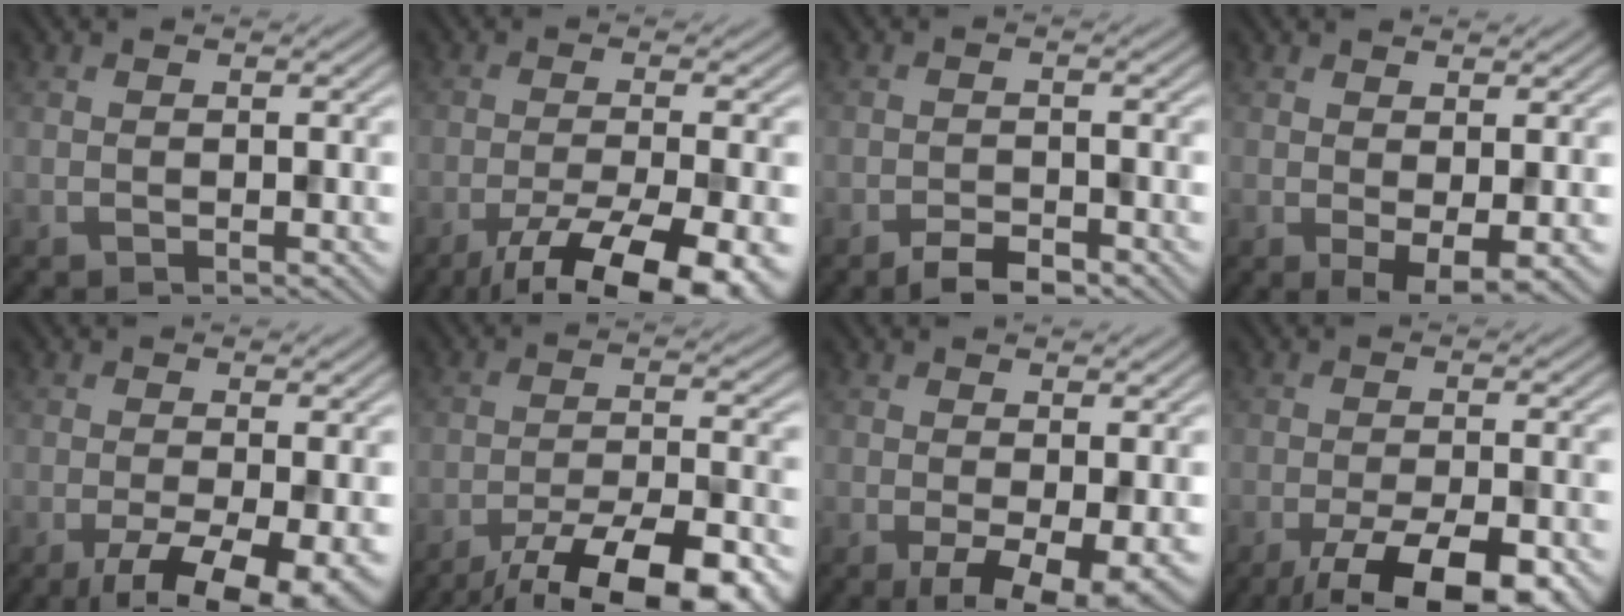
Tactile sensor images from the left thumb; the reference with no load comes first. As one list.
[{"total": 12.7, "force": [-7.7, 3.1, 9.6], "torque": [-0.162, -0.017, -0.113]}, {"total": 3.1, "force": [-2.4, 1.0, 1.7], "torque": [-0.025, 0.002, -0.044]}, {"total": 2.9, "force": [0.3, 0.9, 2.7], "torque": [-0.048, -0.009, 0.010]}, {"total": 8.6, "force": [-3.8, 2.8, 7.1], "torque": [-0.119, -0.011, -0.057]}, {"total": 15.6, "force": [-11.6, 4.1, 9.6], "torque": [-0.152, -0.023, -0.163]}, {"total": 5.9, "force": [-1.2, 2.1, 5.4], "torque": [-0.085, -0.011, -0.014]}, {"total": 11.0, "force": [-6.5, 3.3, 8.2], "torque": [-0.132, -0.015, -0.088]}]